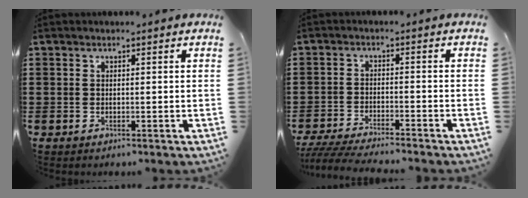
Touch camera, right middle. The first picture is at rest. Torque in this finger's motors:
{"motor_torque": [1.28, -0.35, 0.30, 0.13]}